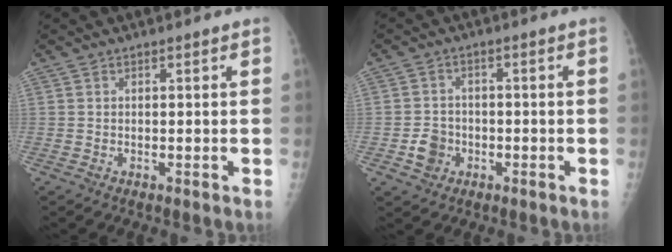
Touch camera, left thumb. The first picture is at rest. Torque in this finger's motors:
{"motor_torque": [-0.07, 0.07, 0.04, 0.04, 0.00]}